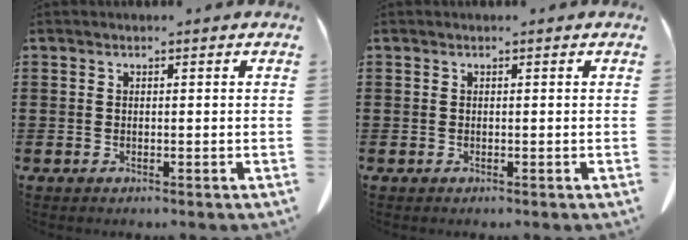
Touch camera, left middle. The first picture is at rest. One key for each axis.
{"total": 0.0}